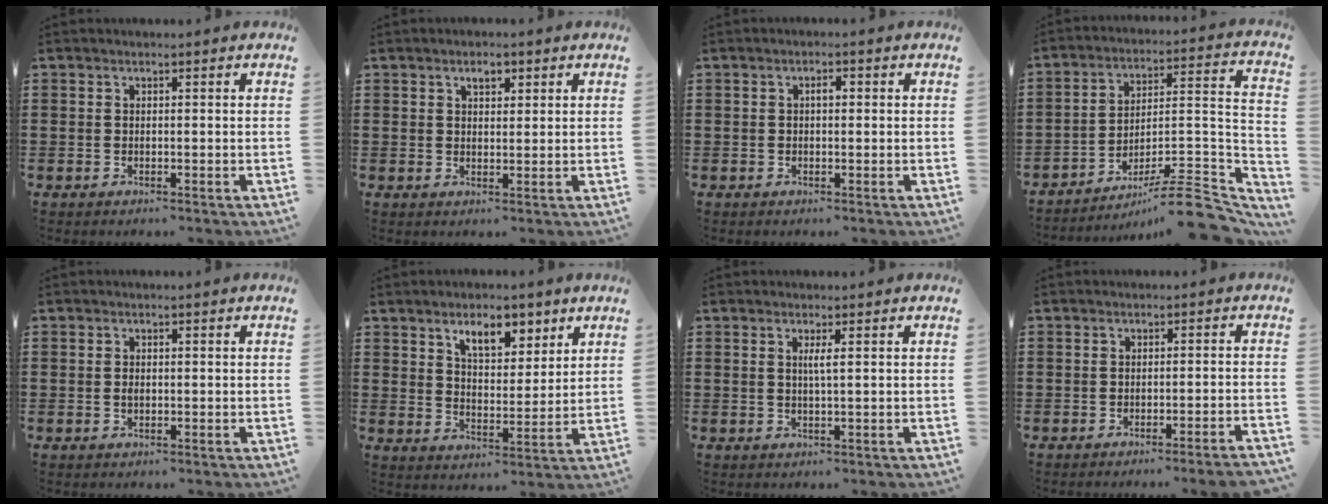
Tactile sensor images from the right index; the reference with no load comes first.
{"total": 2.1, "force": [1.1, 1.2, 1.4], "torque": [-0.024, 0.002, 0.017]}
{"total": 1.4, "force": [0.1, 0.6, 1.3], "torque": [-0.025, 0.005, 0.000]}
{"total": 9.3, "force": [-7.1, 1.2, 5.7], "torque": [-0.085, 0.012, -0.143]}
{"total": 0.9, "force": [-0.1, 0.5, 0.7], "torque": [-0.017, 0.000, -0.003]}
{"total": 6.7, "force": [4.6, 3.0, 3.8], "torque": [-0.058, -0.009, 0.075]}
{"total": 1.8, "force": [0.3, -0.1, 1.7], "torque": [-0.034, -0.003, 0.004]}
{"total": 2.1, "force": [-1.8, -0.5, 1.0], "torque": [-0.017, -0.002, -0.035]}